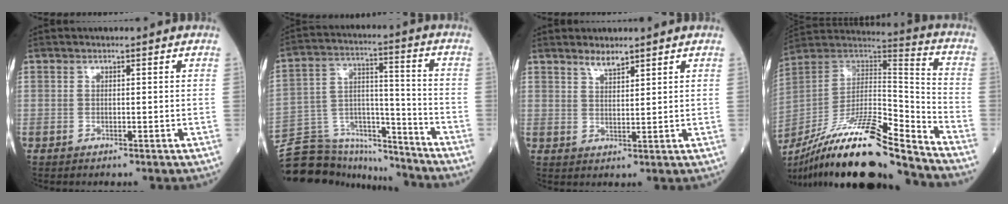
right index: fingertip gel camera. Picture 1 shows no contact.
{"total": 16.2, "force": [-15.1, 5.0, 3.2], "torque": [-0.059, 0.050, -0.246]}
{"total": 2.6, "force": [2.3, 0.4, 1.1], "torque": [-0.024, -0.002, 0.044]}
{"total": 22.3, "force": [-17.7, 1.9, 13.5], "torque": [-0.253, 0.006, -0.319]}